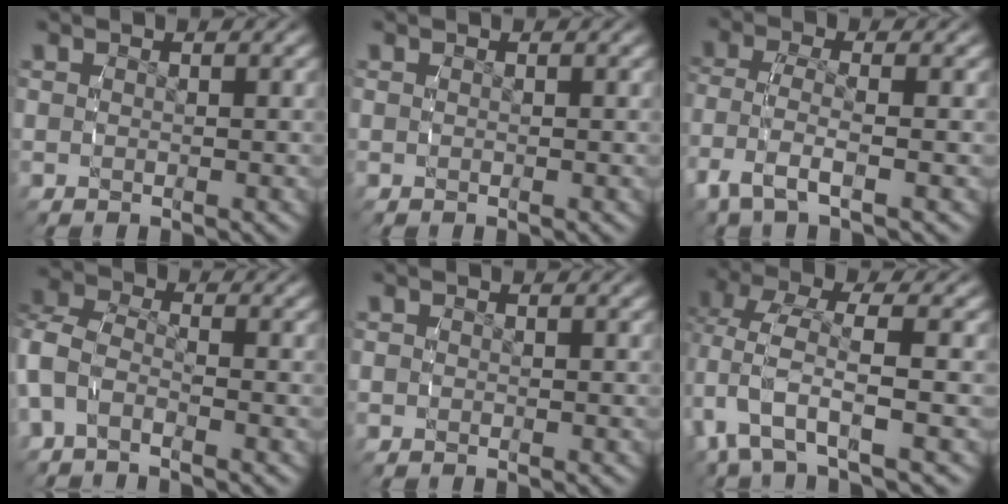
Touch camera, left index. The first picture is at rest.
{"total": 0.0}
{"total": 3.0, "force": [-1.5, 1.0, 2.4], "torque": [-0.084, -0.022, -0.019]}
{"total": 4.9, "force": [-1.2, 4.2, 2.3], "torque": [-0.071, -0.009, -0.032]}
{"total": 0.7, "force": [-0.3, 0.6, 0.0], "torque": [-0.002, 0.000, -0.007]}
{"total": 3.5, "force": [-0.5, 1.1, 3.2], "torque": [-0.108, -0.014, -0.005]}